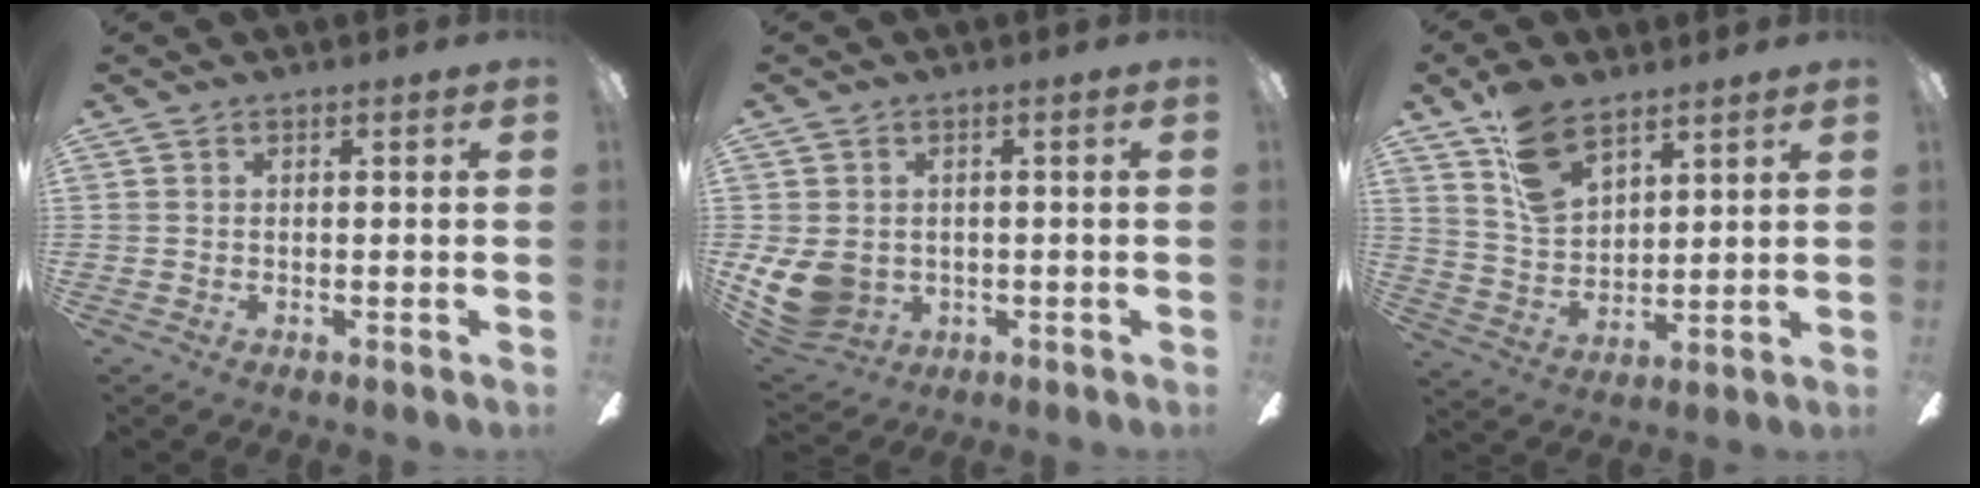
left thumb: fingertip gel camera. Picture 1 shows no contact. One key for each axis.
{"total": 9.0, "fx": -0.8, "fy": 7.6, "fz": 4.7, "tx": -0.124, "ty": -0.001, "tz": -0.012}
{"total": 11.8, "fx": 8.1, "fy": 6.3, "fz": 5.7, "tx": -0.104, "ty": -0.035, "tz": 0.155}